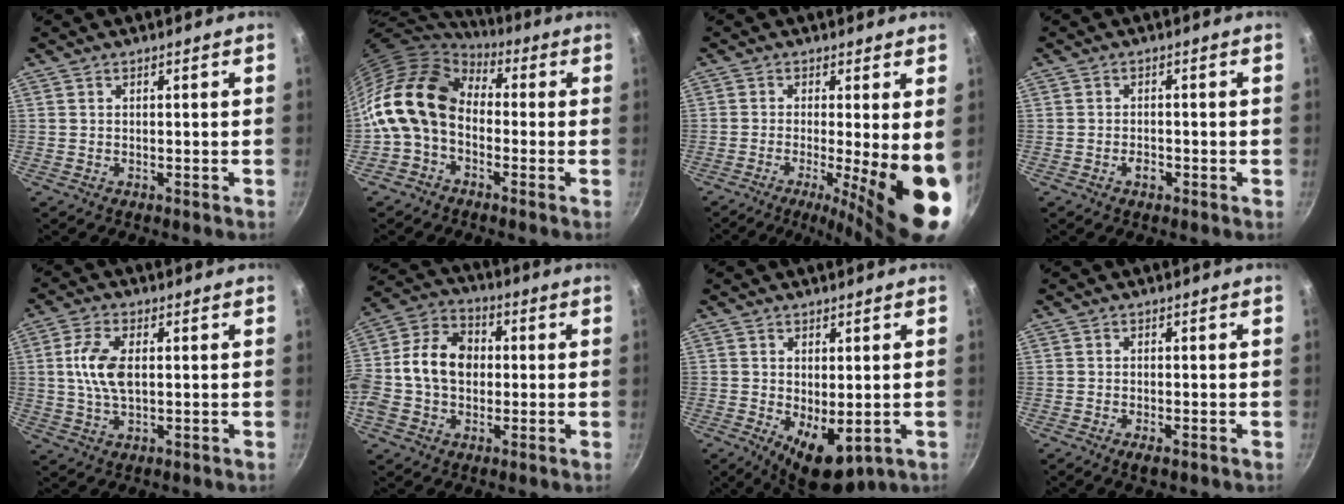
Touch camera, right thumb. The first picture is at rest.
{"total": 15.9, "force": [-0.7, 11.7, 10.7], "torque": [-0.191, 0.038, -0.033]}
{"total": 13.3, "force": [-2.5, 2.3, 12.9], "torque": [-0.174, -0.019, -0.032]}
{"total": 1.9, "force": [-0.9, 1.1, 1.3], "torque": [-0.019, 0.010, -0.017]}
{"total": 8.0, "force": [1.0, 4.1, 6.8], "torque": [-0.135, 0.004, 0.017]}
{"total": 15.6, "force": [0.0, 11.7, 10.4], "torque": [-0.173, 0.034, -0.020]}
{"total": 7.7, "force": [-1.2, 4.0, 6.5], "torque": [-0.077, -0.010, -0.003]}
{"total": 2.0, "force": [-1.0, 0.8, 1.6], "torque": [-0.035, -0.002, -0.018]}